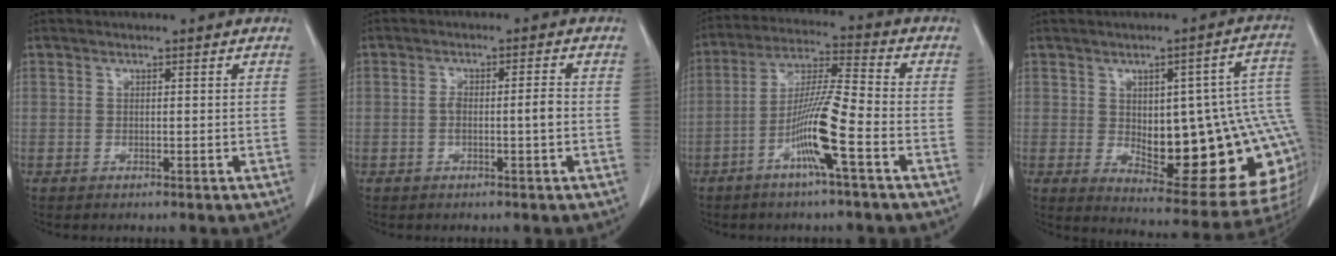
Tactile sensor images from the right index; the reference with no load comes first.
{"total": 3.3, "force": [-0.6, 0.4, 3.2], "torque": [-0.061, 0.009, -0.009]}
{"total": 10.5, "force": [-4.3, -0.3, 9.6], "torque": [-0.188, 0.000, -0.087]}
{"total": 23.6, "force": [-1.2, 7.3, 22.4], "torque": [-0.222, 0.019, 0.009]}